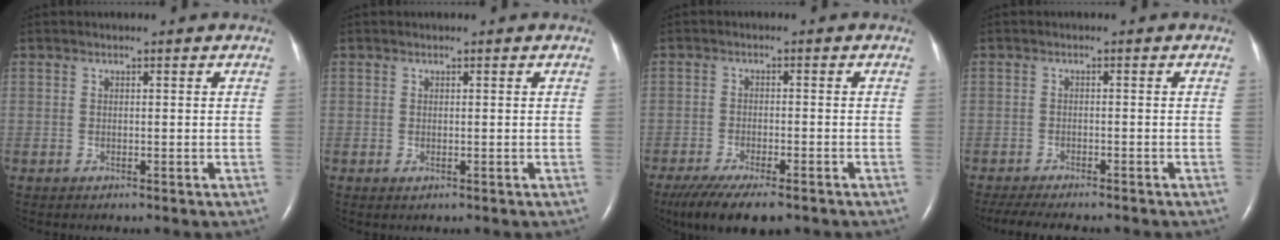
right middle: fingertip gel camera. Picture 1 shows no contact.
{"total": 0.6, "force": [-0.1, 0.2, 0.5], "torque": [-0.012, -0.003, 0.002]}
{"total": 11.5, "force": [-8.5, 3.0, 7.1], "torque": [-0.123, -0.022, -0.132]}
{"total": 10.3, "force": [-8.8, 2.4, 4.8], "torque": [-0.079, -0.013, -0.123]}